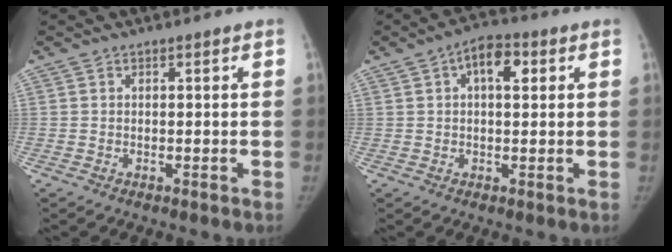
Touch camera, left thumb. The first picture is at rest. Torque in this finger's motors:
{"motor_torque": [-0.02, 0.54, 0.77, -0.61, 0.16]}